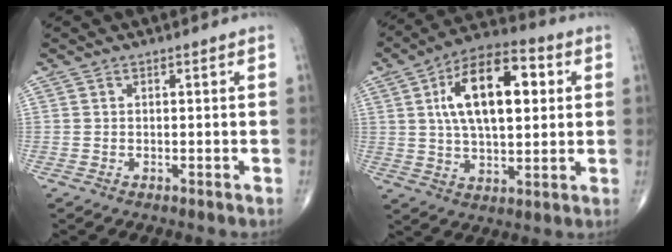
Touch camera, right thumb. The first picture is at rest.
{"total": 17.7, "force": [4.1, 8.6, 14.9], "torque": [-0.230, 0.011, 0.065]}